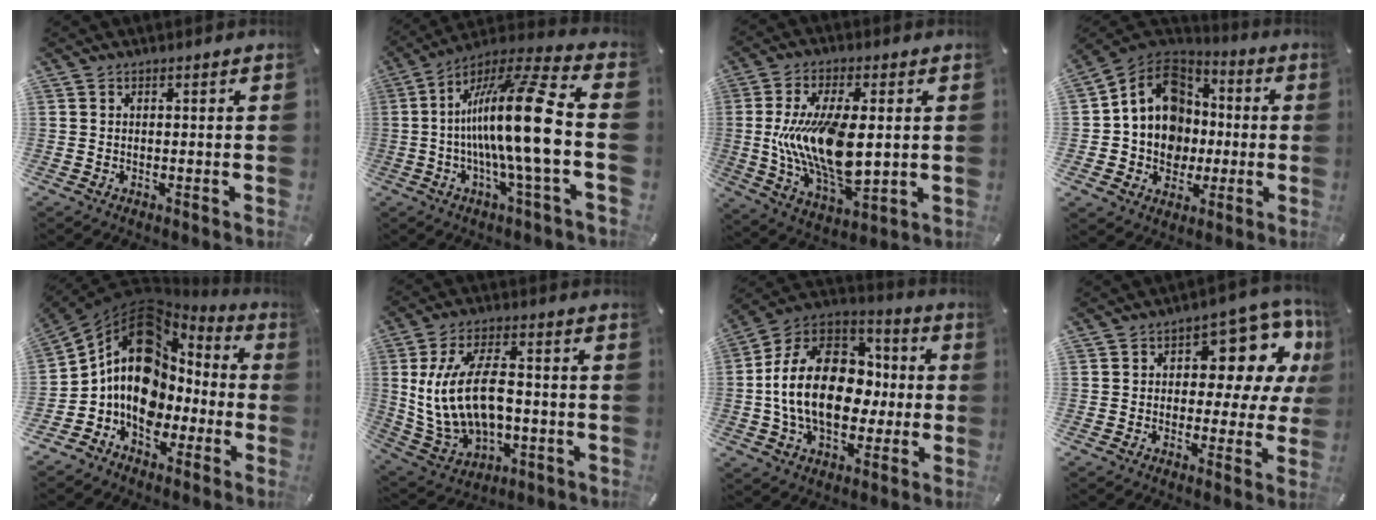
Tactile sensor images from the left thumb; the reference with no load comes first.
{"total": 21.3, "force": [-0.9, 2.2, 21.2], "torque": [-0.415, -0.014, -0.030]}
{"total": 17.3, "force": [1.1, 8.2, 15.2], "torque": [-0.313, -0.024, 0.017]}
{"total": 13.3, "force": [0.1, 12.1, 5.3], "torque": [-0.101, -0.001, 0.009]}
{"total": 14.7, "force": [3.2, 11.9, 8.0], "torque": [-0.151, -0.048, 0.053]}
{"total": 16.1, "force": [0.1, 9.9, 12.6], "torque": [-0.265, 0.002, 0.008]}
{"total": 22.0, "force": [-1.9, 15.6, 15.4], "torque": [-0.305, 0.020, -0.028]}
{"total": 12.7, "force": [4.9, 7.6, 8.9], "torque": [-0.108, -0.039, 0.082]}